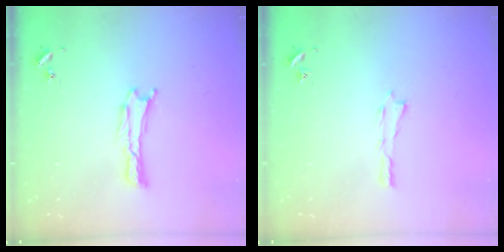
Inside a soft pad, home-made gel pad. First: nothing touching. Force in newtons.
{"total": 0.0}